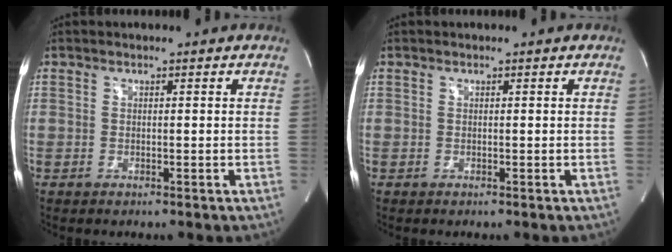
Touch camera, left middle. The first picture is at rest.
{"total": 0.0}